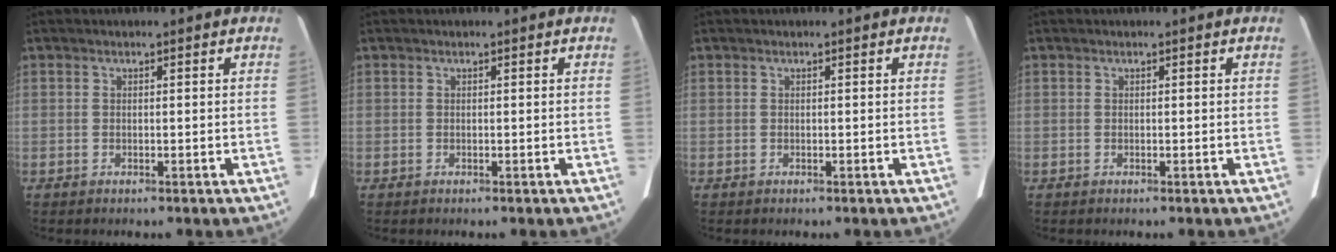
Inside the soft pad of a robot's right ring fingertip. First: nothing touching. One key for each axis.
{"total": 0.0}
{"total": 0.0}
{"total": 0.0}